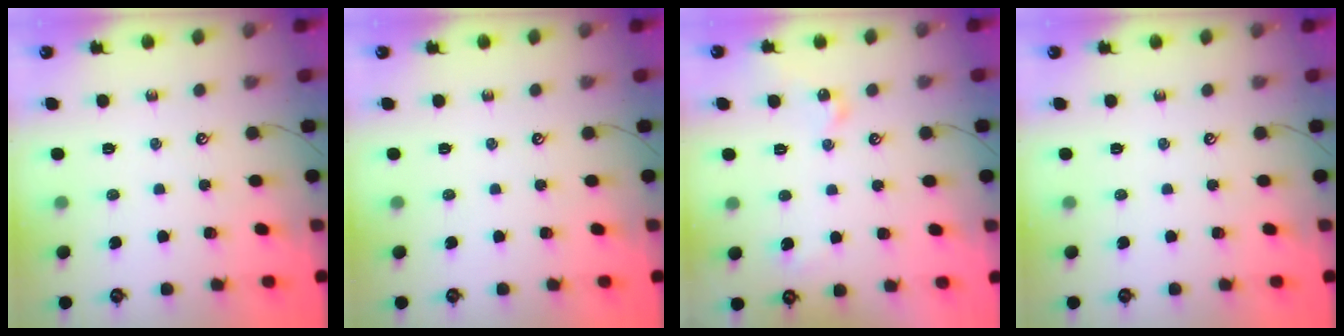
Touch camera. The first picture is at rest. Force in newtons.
{"total": 0.0}
{"total": 2.7, "press": 2.6, "slide": 0.5}
{"total": 0.0}